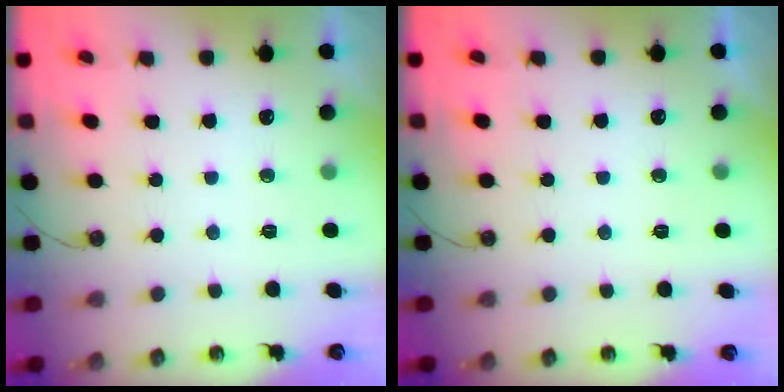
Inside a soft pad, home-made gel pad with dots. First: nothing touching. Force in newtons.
{"total": 0.0}